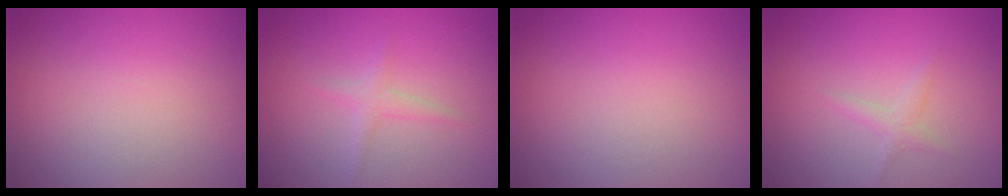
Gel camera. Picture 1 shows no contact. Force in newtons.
{"total": 1.3, "press": 1.3, "slide": 0.0}
{"total": 0.0}
{"total": 1.0, "press": 1.0, "slide": 0.0}